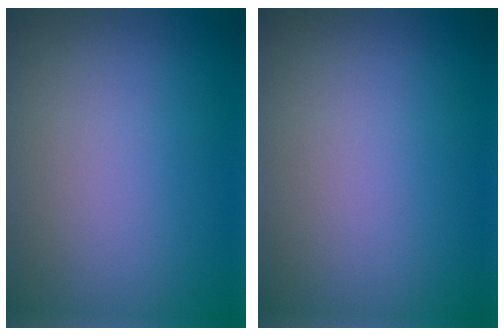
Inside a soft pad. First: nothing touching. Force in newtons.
{"total": 0.0}